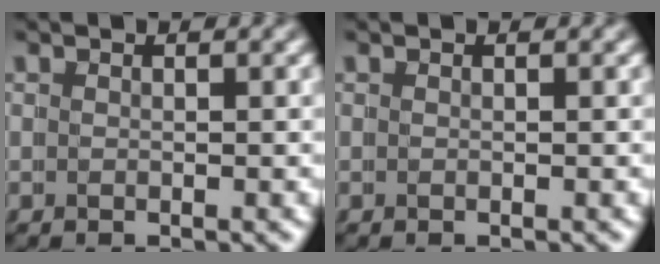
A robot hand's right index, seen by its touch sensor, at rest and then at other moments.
{"total": 0.0}